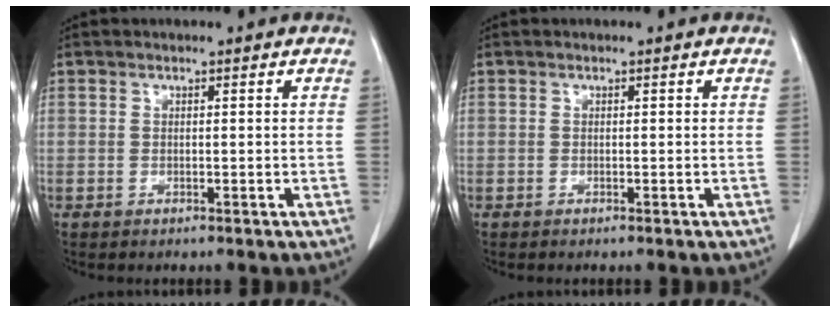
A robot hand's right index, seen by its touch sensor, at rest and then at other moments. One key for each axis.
{"total": 0.0}